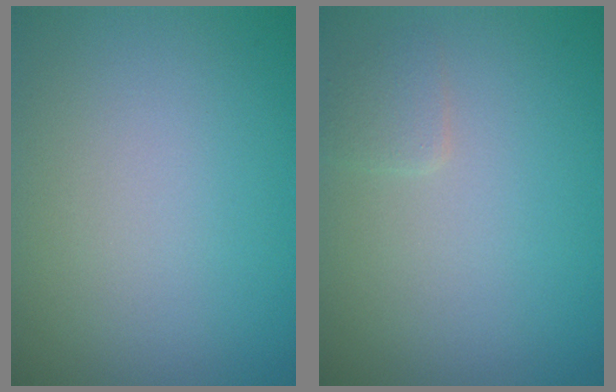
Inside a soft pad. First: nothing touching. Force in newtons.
{"total": 1.0, "press": 1.0, "slide": 0.0}